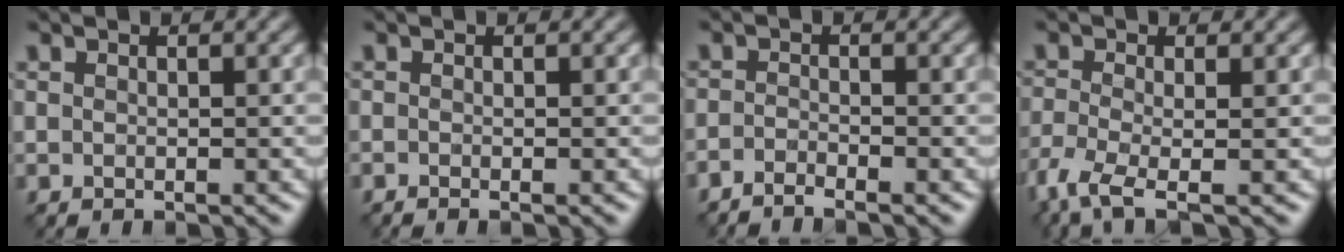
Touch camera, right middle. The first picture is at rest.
{"total": 0.5, "force": [-0.4, -0.1, 0.3], "torque": [-0.011, -0.003, -0.009]}
{"total": 1.8, "force": [-1.7, -0.1, 0.7], "torque": [-0.016, -0.005, -0.040]}
{"total": 4.9, "force": [-3.0, 1.3, 3.6], "torque": [-0.093, -0.014, -0.070]}